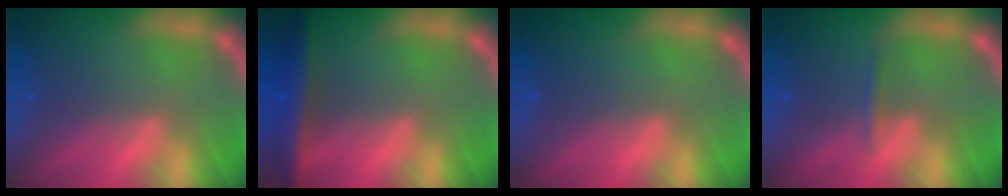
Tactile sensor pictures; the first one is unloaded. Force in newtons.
{"total": 5.5}
{"total": 0.0}
{"total": 0.9}